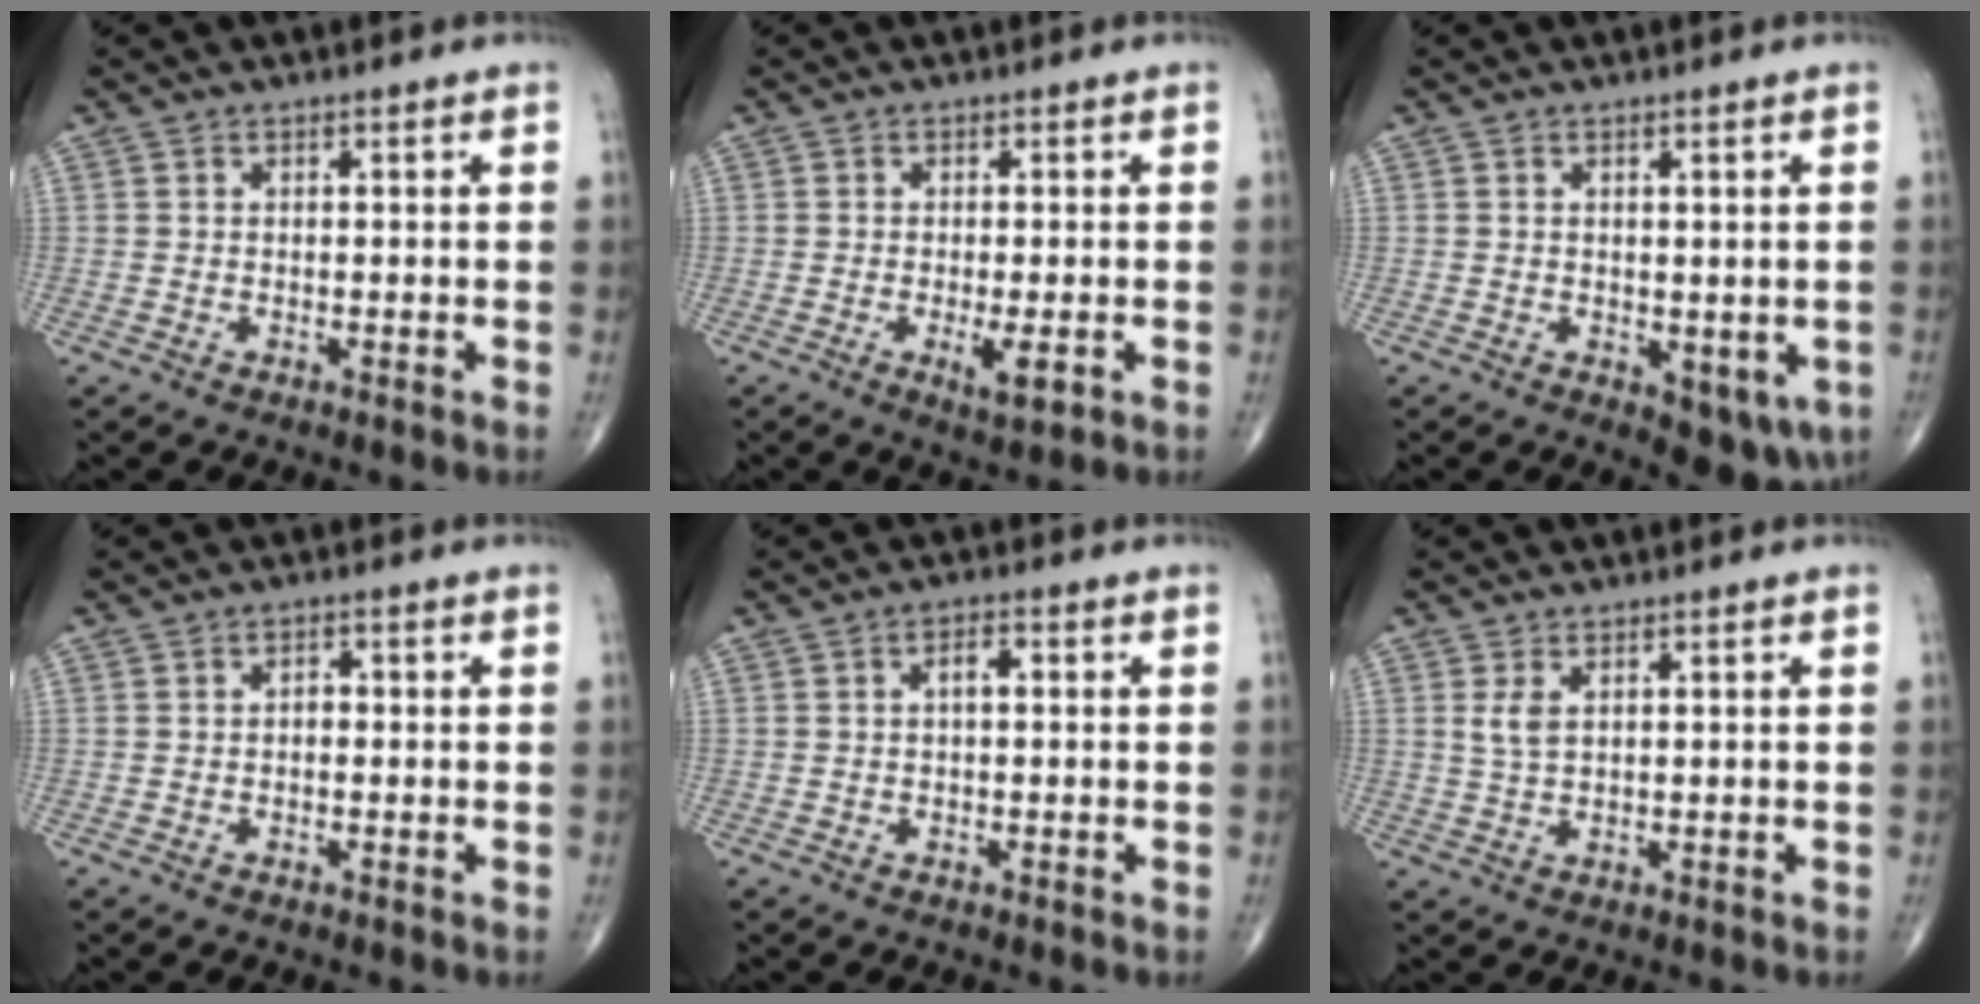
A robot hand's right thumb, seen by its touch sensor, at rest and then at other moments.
{"total": 3.9, "force": [-1.2, 1.0, 3.6], "torque": [-0.060, -0.009, -0.017]}
{"total": 6.5, "force": [-1.4, 3.2, 5.5], "torque": [-0.044, -0.013, -0.010]}
{"total": 1.3, "force": [-0.1, 0.9, 1.0], "torque": [-0.006, 0.003, -0.007]}
{"total": 2.4, "force": [0.3, 1.2, 2.1], "torque": [-0.029, 0.006, 0.001]}
{"total": 2.5, "force": [1.0, 1.2, 2.0], "torque": [-0.041, -0.001, 0.025]}